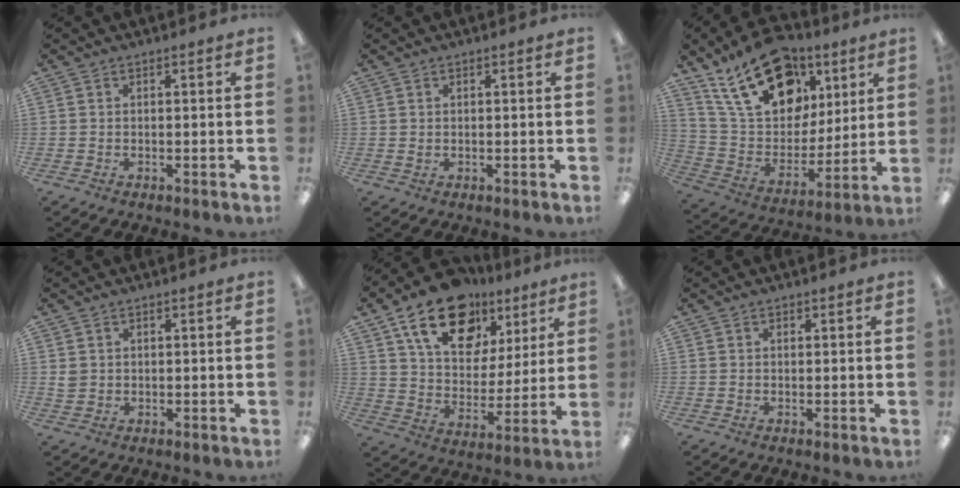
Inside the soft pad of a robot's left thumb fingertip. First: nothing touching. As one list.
[{"total": 0.7, "force": [0.3, 0.6, 0.3], "torque": [0.002, 0.000, 0.004]}, {"total": 22.8, "force": [13.0, 14.1, 12.3], "torque": [-0.204, -0.057, 0.237]}, {"total": 2.1, "force": [0.5, 1.9, 0.6], "torque": [-0.013, 0.004, 0.009]}, {"total": 20.2, "force": [12.4, 12.1, 10.5], "torque": [-0.172, -0.055, 0.220]}, {"total": 0.6, "force": [0.3, 0.5, 0.0], "torque": [0.008, 0.001, 0.003]}]